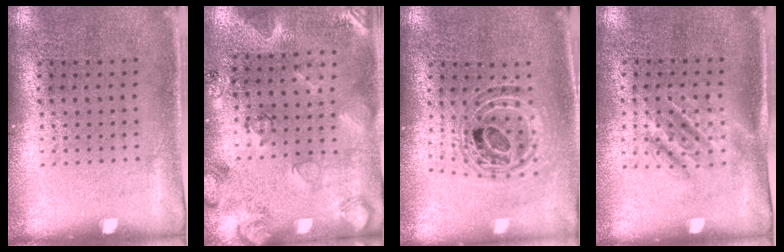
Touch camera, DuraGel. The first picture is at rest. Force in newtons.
{"total": 2.1, "press": 1.9, "slide": 0.8}
{"total": 0.9, "press": 0.9, "slide": 0.2}
{"total": 1.5, "press": 1.3, "slide": 0.8}